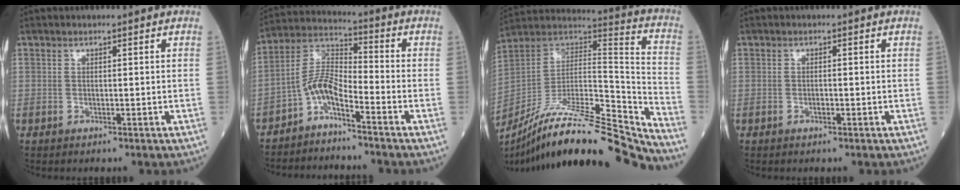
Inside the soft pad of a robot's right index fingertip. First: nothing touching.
{"total": 6.2, "force": [-4.3, 1.5, 4.2], "torque": [-0.091, 0.015, -0.091]}
{"total": 27.4, "force": [-23.9, 1.3, 13.4], "torque": [-0.191, -0.009, -0.385]}
{"total": 0.7, "force": [-0.3, 0.2, 0.6], "torque": [-0.015, -0.001, -0.003]}